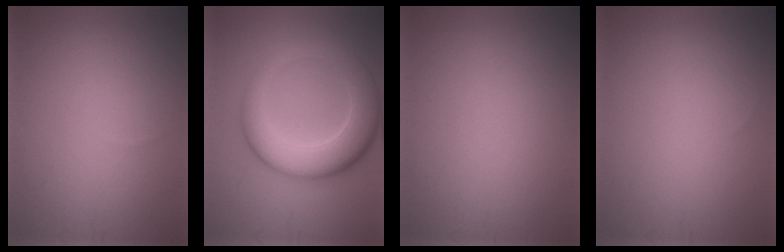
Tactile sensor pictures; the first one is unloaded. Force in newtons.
{"total": 8.2, "press": 8.2, "slide": 0.5}
{"total": 0.0}
{"total": 0.0}